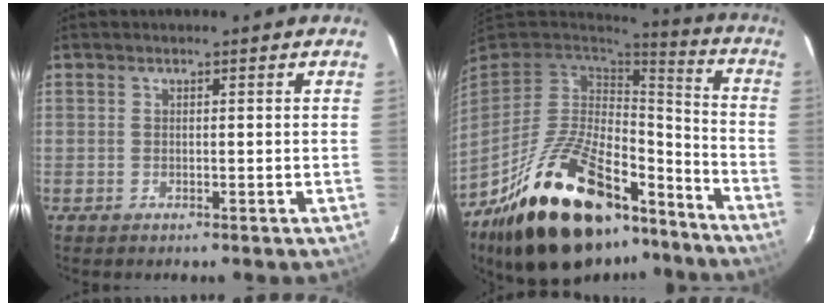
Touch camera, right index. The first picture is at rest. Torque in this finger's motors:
{"motor_torque": [0.23, -0.37, 0.00, -0.16]}